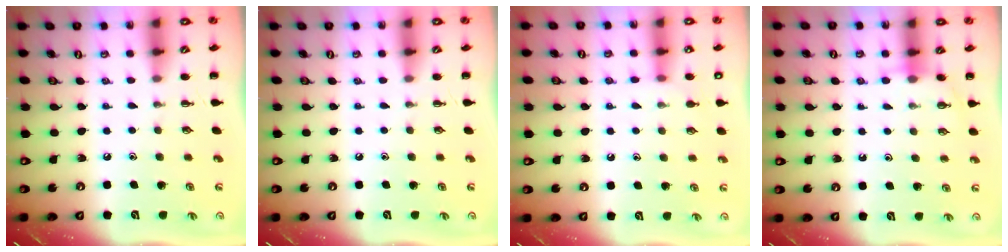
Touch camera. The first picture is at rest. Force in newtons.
{"total": 0.0}
{"total": 7.4, "press": 7.2, "slide": 1.7}
{"total": 5.9, "press": 5.8, "slide": 1.4}